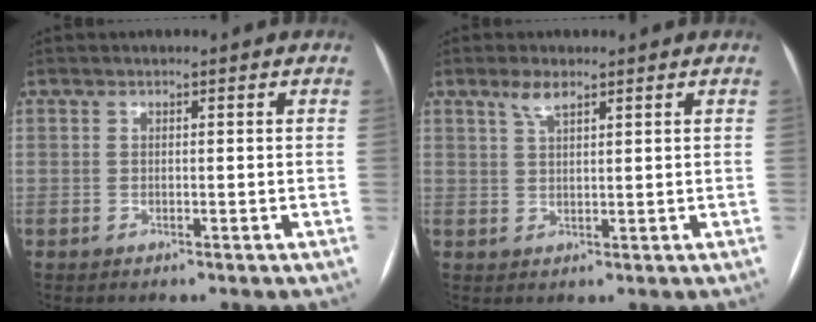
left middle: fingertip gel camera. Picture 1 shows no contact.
{"total": 2.6, "force": [1.8, 0.6, 1.7], "torque": [-0.039, 0.006, 0.038]}